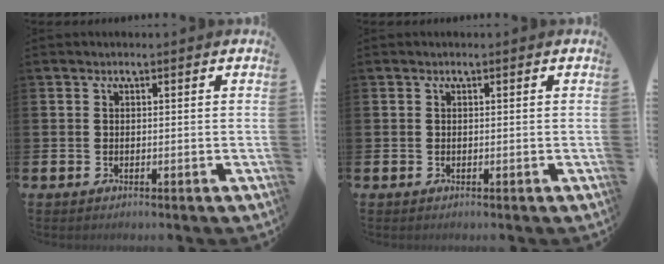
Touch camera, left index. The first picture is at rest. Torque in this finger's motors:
{"motor_torque": [-0.01, -0.01, 0.00, 0.01]}